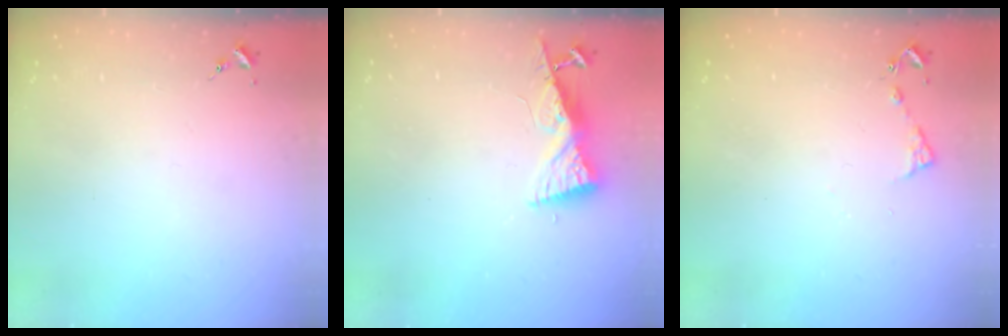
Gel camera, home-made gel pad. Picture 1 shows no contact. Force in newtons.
{"total": 8.1, "press": 8.1, "slide": 0.8}
{"total": 5.3, "press": 5.3, "slide": 0.6}